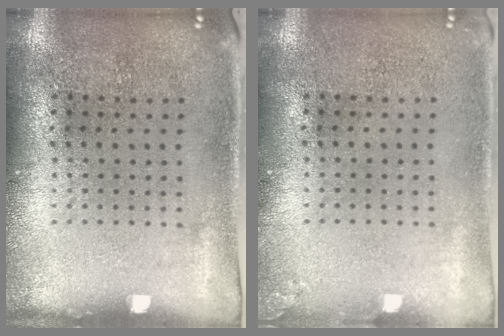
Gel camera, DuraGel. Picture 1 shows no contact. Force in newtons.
{"total": 0.6, "press": 0.6, "slide": 0.0}